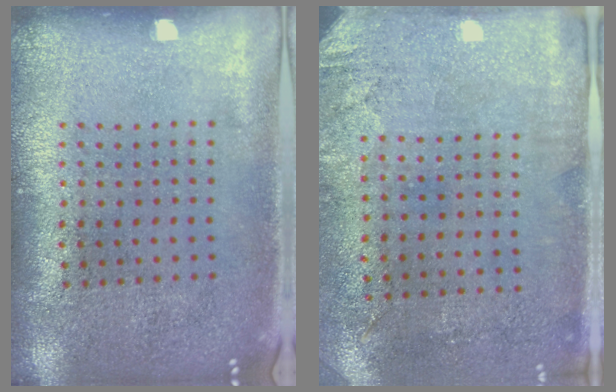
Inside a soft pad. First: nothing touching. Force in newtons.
{"total": 2.9, "press": 2.4, "slide": 1.7}